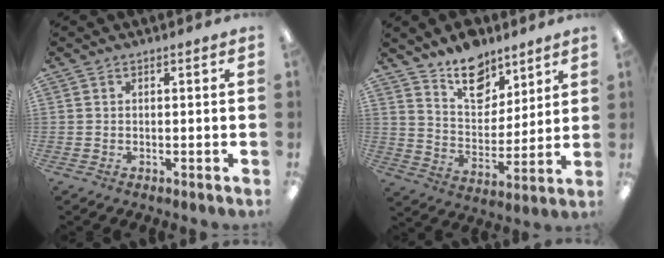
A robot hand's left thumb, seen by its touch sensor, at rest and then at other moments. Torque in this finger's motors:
{"motor_torque": [0.00, -0.05, 0.14, -0.47, 0.10]}